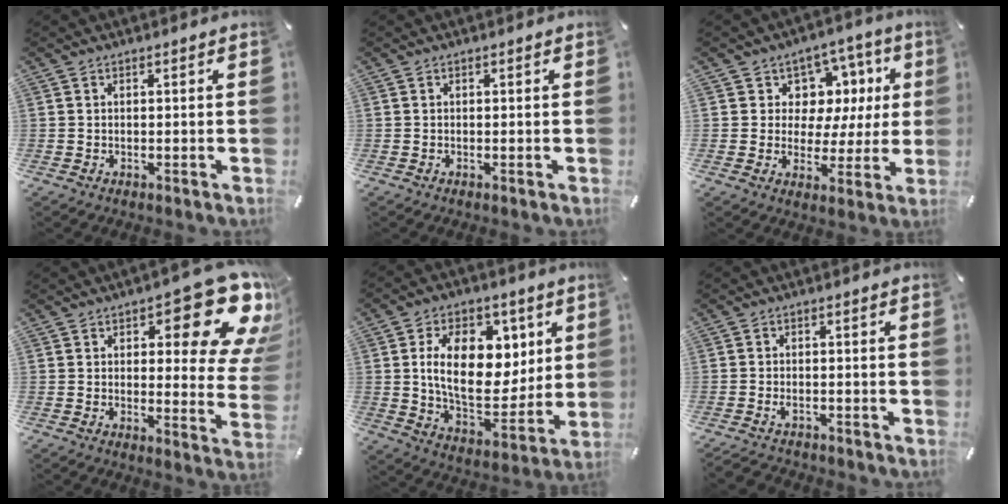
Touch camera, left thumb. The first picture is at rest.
{"total": 0.0}
{"total": 8.7, "force": [2.6, 7.9, 2.4], "torque": [-0.030, -0.029, 0.049]}
{"total": 17.5, "force": [8.7, 7.1, 13.4], "torque": [-0.156, -0.068, 0.141]}
{"total": 18.2, "force": [4.6, 11.9, 13.0], "torque": [-0.208, -0.013, 0.081]}
{"total": 2.0, "force": [-1.5, 0.9, 1.0], "torque": [-0.026, 0.003, -0.033]}